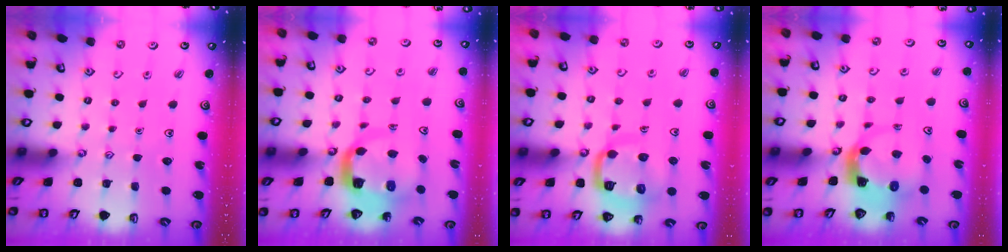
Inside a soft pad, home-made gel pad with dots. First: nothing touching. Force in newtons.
{"total": 9.0, "press": 8.9, "slide": 1.4}
{"total": 12.5, "press": 12.4, "slide": 1.5}
{"total": 4.6, "press": 4.6, "slide": 0.6}